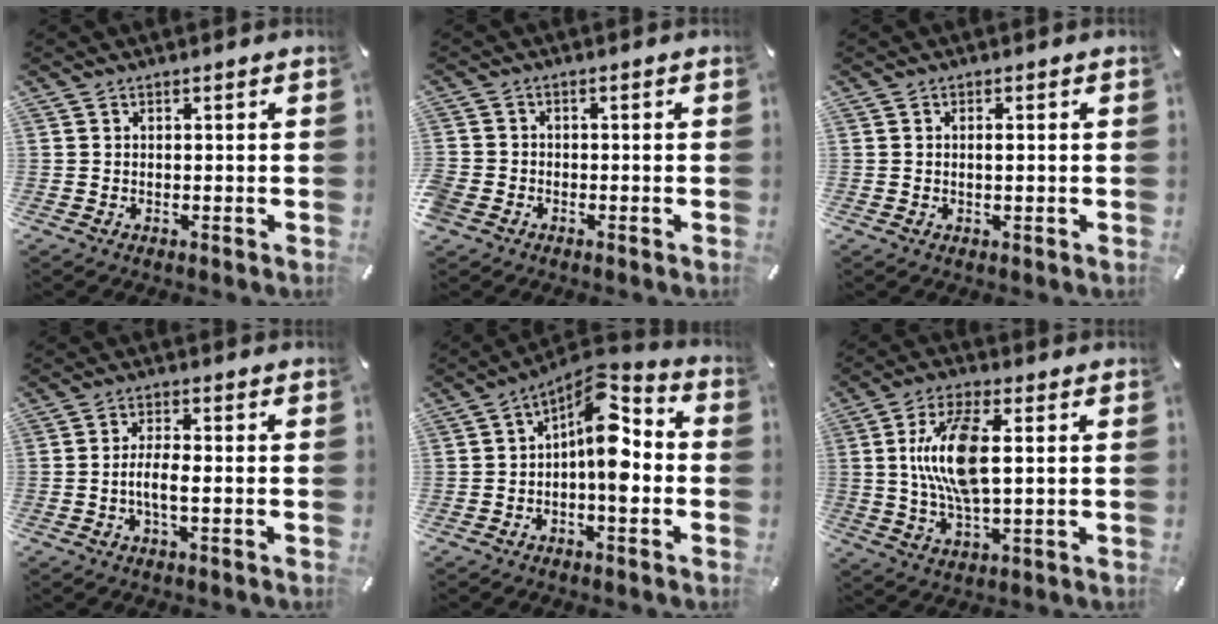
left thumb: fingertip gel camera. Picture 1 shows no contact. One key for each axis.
{"total": 2.5, "fx": -1.5, "fy": 1.9, "fz": 0.8, "tx": -0.016, "ty": 0.006, "tz": -0.031}
{"total": 1.4, "fx": 0.1, "fy": 0.3, "fz": 1.4, "tx": -0.028, "ty": -0.002, "tz": 0.001}
{"total": 5.1, "fx": -1.1, "fy": 1.5, "fz": 4.8, "tx": -0.099, "ty": -0.002, "tz": -0.024}
{"total": 11.0, "fx": 0.6, "fy": 5.2, "fz": 9.7, "tx": -0.162, "ty": -0.021, "tz": 0.009}
{"total": 14.2, "fx": 1.9, "fy": 5.7, "fz": 12.9, "tx": -0.275, "ty": -0.004, "tz": 0.028}